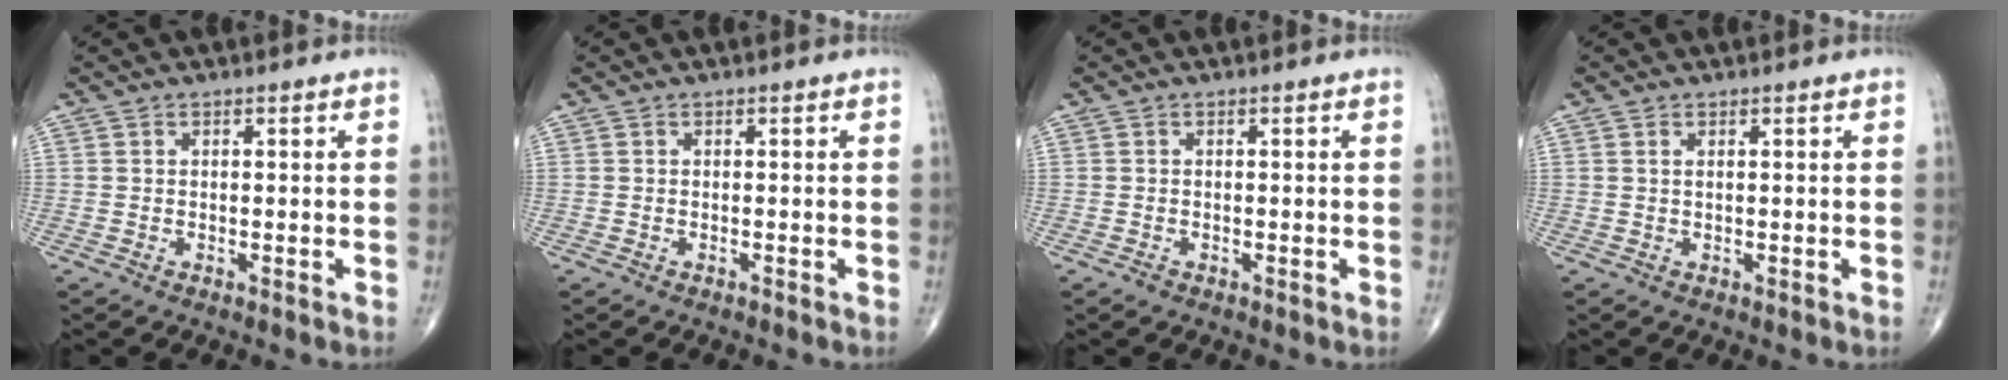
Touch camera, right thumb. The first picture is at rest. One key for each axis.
{"total": 0.0}
{"total": 0.6, "fx": -0.4, "fy": 0.4, "fz": 0.2, "tx": -0.004, "ty": 0.000, "tz": -0.010}
{"total": 0.5, "fx": 0.3, "fy": 0.2, "fz": 0.4, "tx": -0.013, "ty": 0.004, "tz": 0.007}